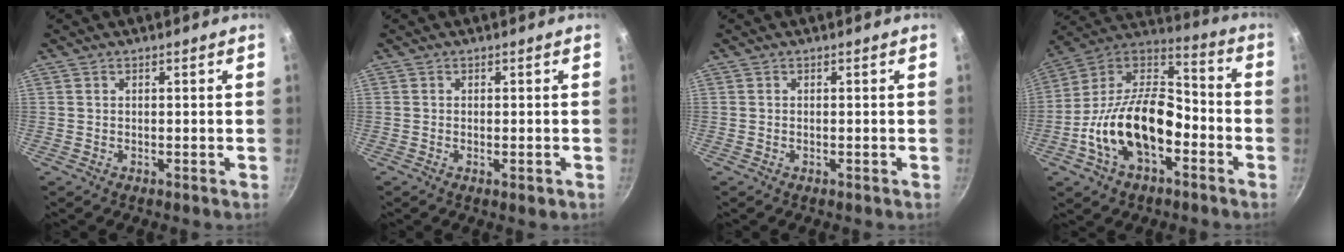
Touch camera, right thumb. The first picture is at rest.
{"total": 1.8, "force": [-0.7, 0.6, 1.6], "torque": [-0.028, -0.002, -0.011]}
{"total": 0.0}
{"total": 21.3, "force": [-6.5, 12.3, 16.1], "torque": [-0.269, 0.061, -0.132]}